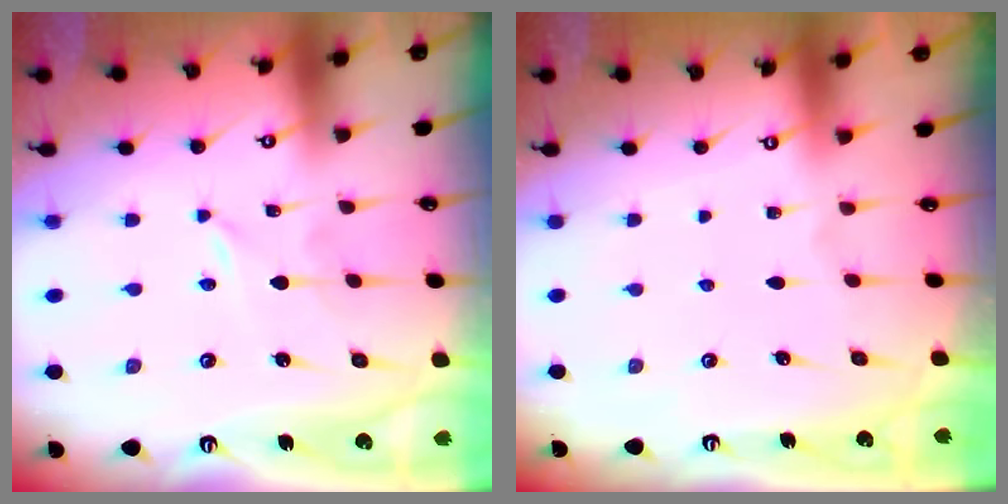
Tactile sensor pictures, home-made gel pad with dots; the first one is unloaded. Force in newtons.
{"total": 0.0}